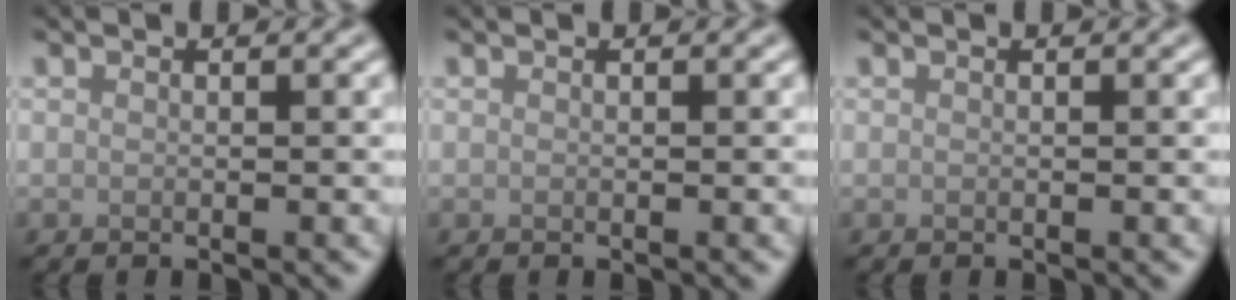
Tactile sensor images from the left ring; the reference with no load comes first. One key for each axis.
{"total": 0.0}
{"total": 0.0}